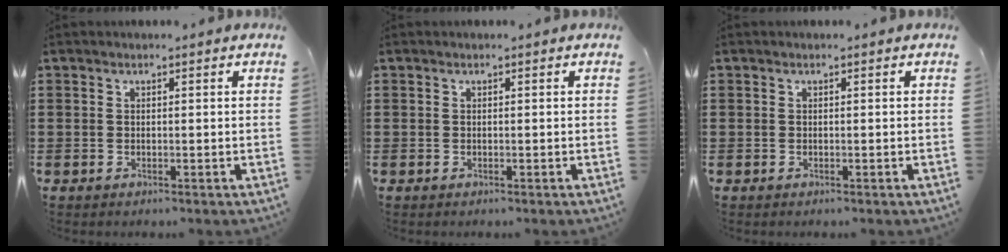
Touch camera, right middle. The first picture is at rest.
{"total": 0.0}
{"total": 0.0}